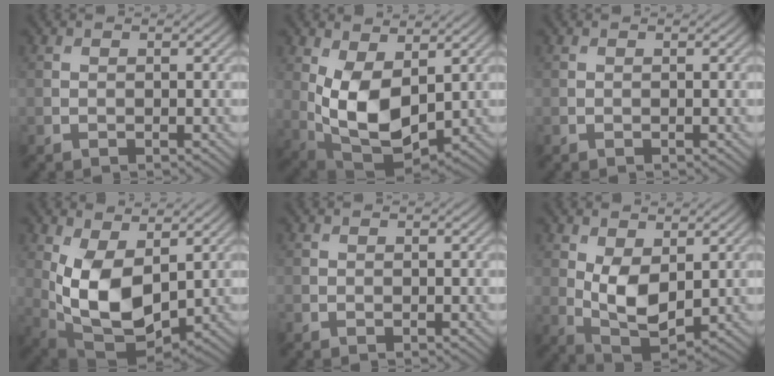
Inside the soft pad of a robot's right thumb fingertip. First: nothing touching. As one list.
[{"total": 9.3, "force": [1.2, 5.3, 7.5], "torque": [-0.172, -0.012, 0.026]}, {"total": 0.0}, {"total": 10.2, "force": [1.2, 5.7, 8.4], "torque": [-0.192, -0.012, 0.025]}, {"total": 0.5, "force": [-0.4, -0.2, -0.3], "torque": [0.010, -0.005, -0.007]}, {"total": 6.5, "force": [0.7, 3.7, 5.3], "torque": [-0.115, -0.006, 0.020]}]